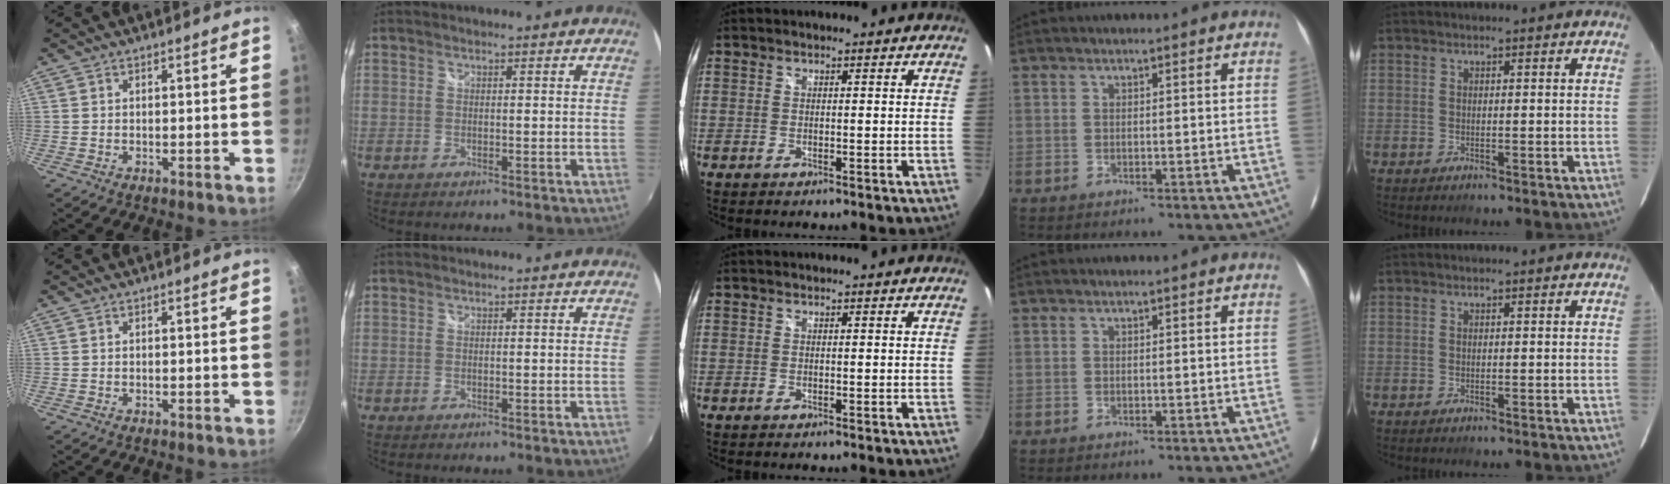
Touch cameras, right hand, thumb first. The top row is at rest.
{}